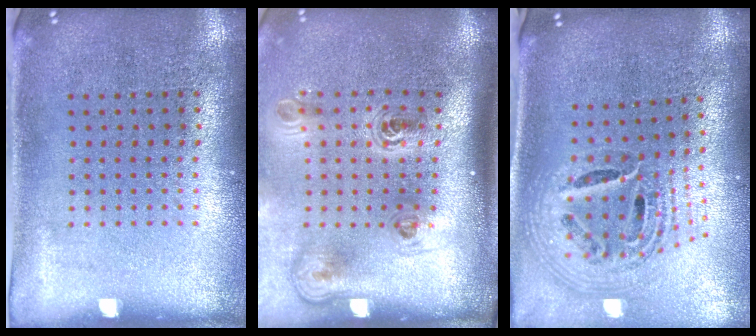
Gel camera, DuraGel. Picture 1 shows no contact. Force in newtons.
{"total": 2.3, "press": 1.5, "slide": 1.7}
{"total": 1.9, "press": 1.4, "slide": 1.2}